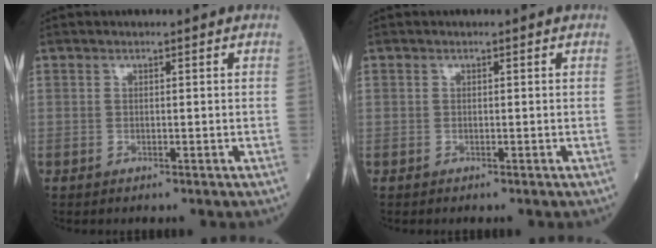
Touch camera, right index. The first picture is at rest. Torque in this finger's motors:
{"motor_torque": [-0.03, -0.01, 0.08, 0.01]}